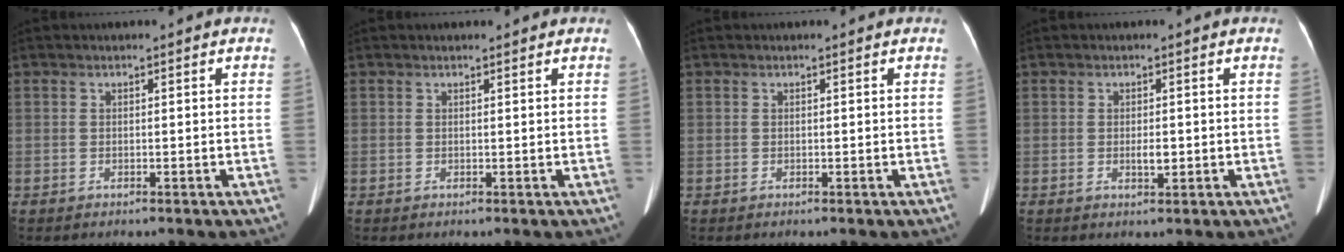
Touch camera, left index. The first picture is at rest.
{"total": 1.1, "force": [1.1, 0.1, 0.3], "torque": [-0.009, 0.003, 0.017]}
{"total": 0.6, "force": [0.6, 0.0, 0.1], "torque": [-0.004, 0.001, 0.006]}
{"total": 1.5, "force": [-0.1, 0.5, 1.5], "torque": [-0.027, -0.002, 0.000]}